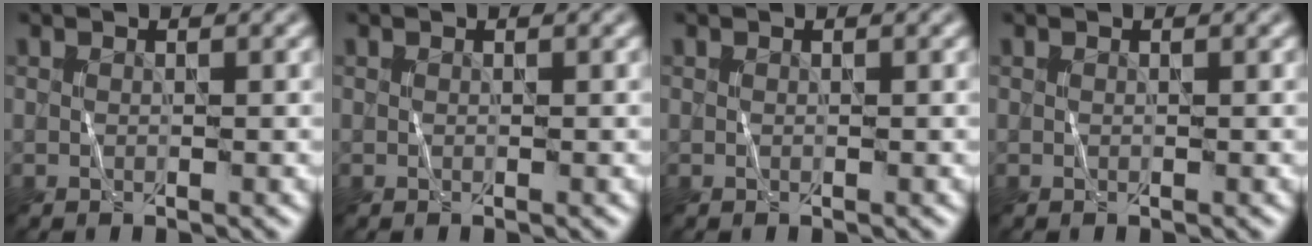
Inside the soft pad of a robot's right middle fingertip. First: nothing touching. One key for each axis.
{"total": 0.0}
{"total": 0.0}
{"total": 0.0}